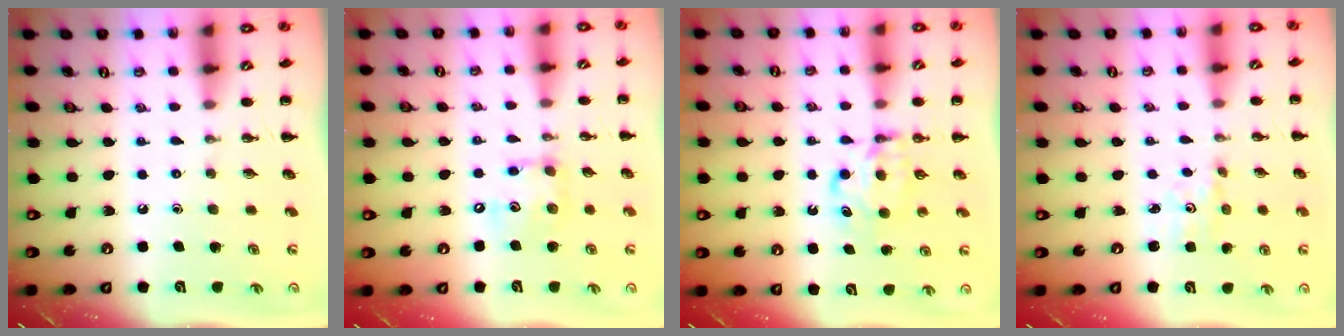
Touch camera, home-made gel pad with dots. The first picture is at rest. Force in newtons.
{"total": 9.8, "press": 9.7, "slide": 1.4}
{"total": 6.4, "press": 6.4, "slide": 0.5}
{"total": 2.0, "press": 1.9, "slide": 0.7}